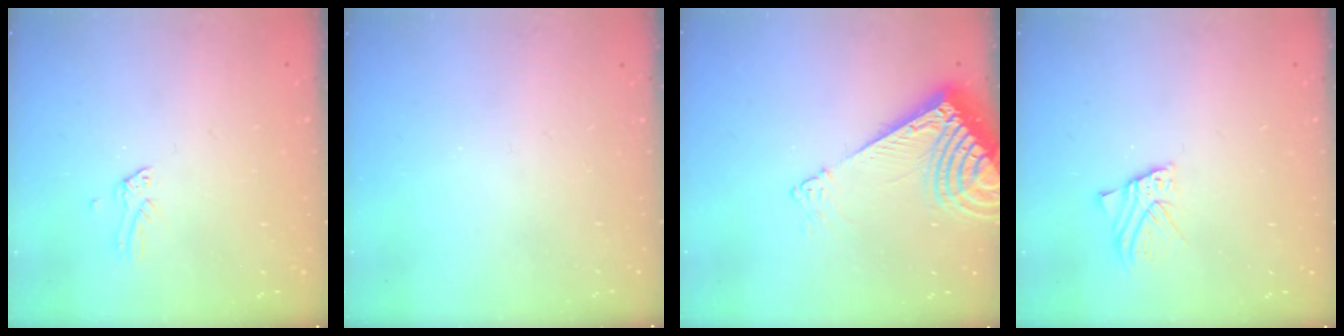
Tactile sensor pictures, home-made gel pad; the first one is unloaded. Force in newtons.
{"total": 0.0}
{"total": 10.6, "press": 10.5, "slide": 1.7}
{"total": 2.6, "press": 2.6, "slide": 0.2}